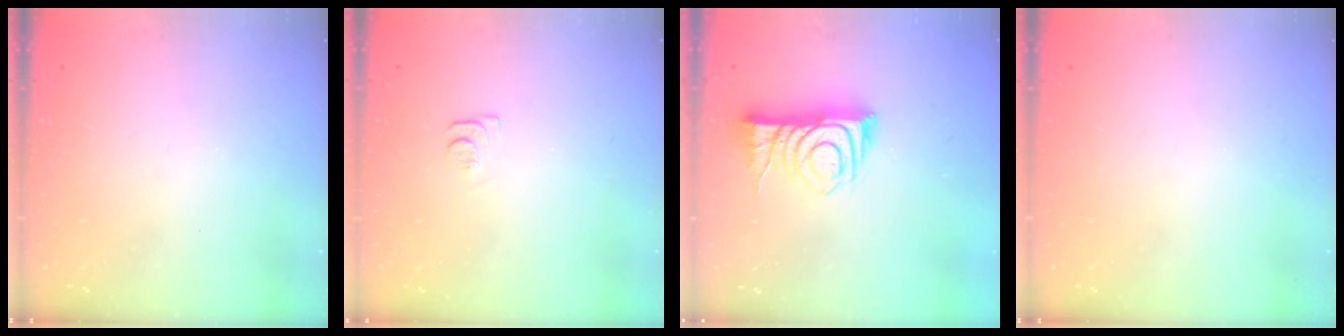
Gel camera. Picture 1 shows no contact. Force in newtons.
{"total": 4.3, "press": 4.3, "slide": 0.7}
{"total": 11.9, "press": 11.9, "slide": 0.6}
{"total": 0.0}